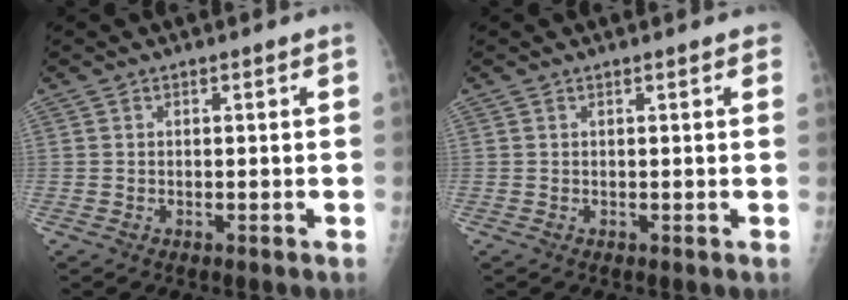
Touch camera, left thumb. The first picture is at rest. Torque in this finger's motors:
{"motor_torque": [0.60, 0.30, 0.55, -0.03, 0.00]}